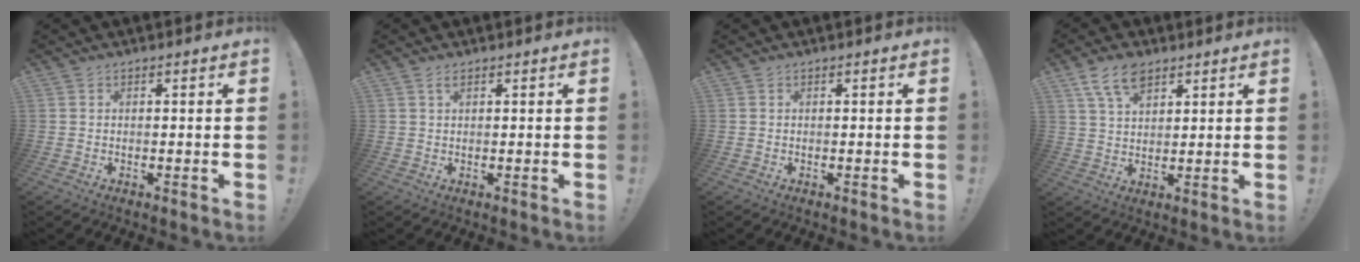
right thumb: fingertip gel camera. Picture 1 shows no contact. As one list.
[{"total": 1.7, "force": [1.0, 0.6, 1.3], "torque": [-0.019, -0.002, 0.016]}, {"total": 0.0}, {"total": 8.9, "force": [5.7, 4.5, 5.1], "torque": [-0.089, -0.016, 0.106]}]